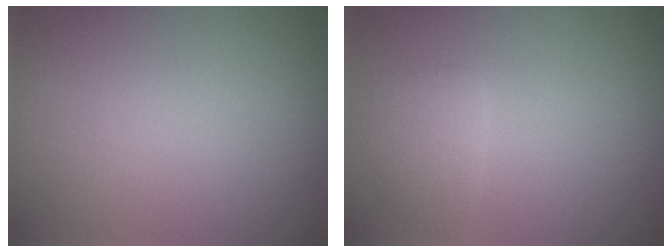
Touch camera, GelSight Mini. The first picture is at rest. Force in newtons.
{"total": 1.7, "press": 1.7, "slide": 0.1}